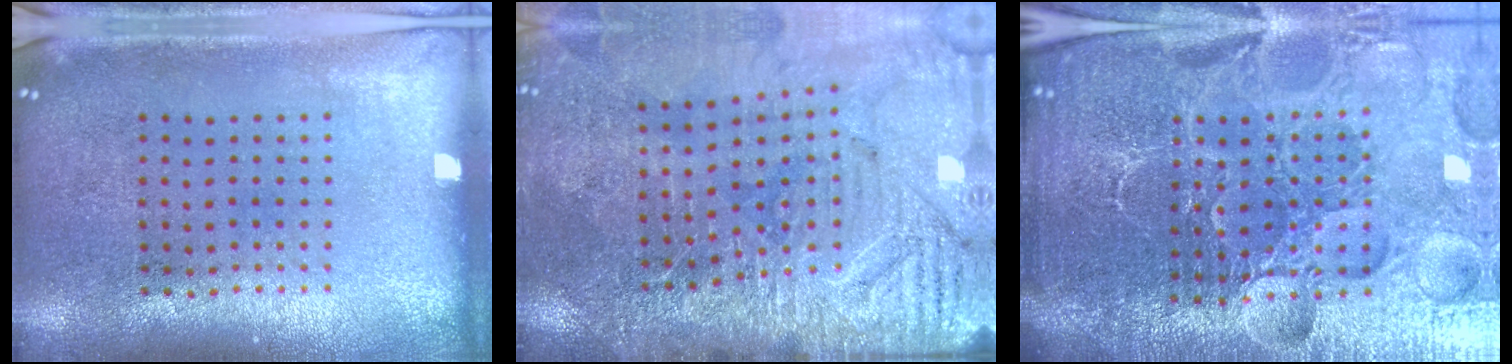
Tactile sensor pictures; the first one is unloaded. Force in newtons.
{"total": 3.6, "press": 3.6, "slide": 0.5}
{"total": 6.5, "press": 5.8, "slide": 3.0}